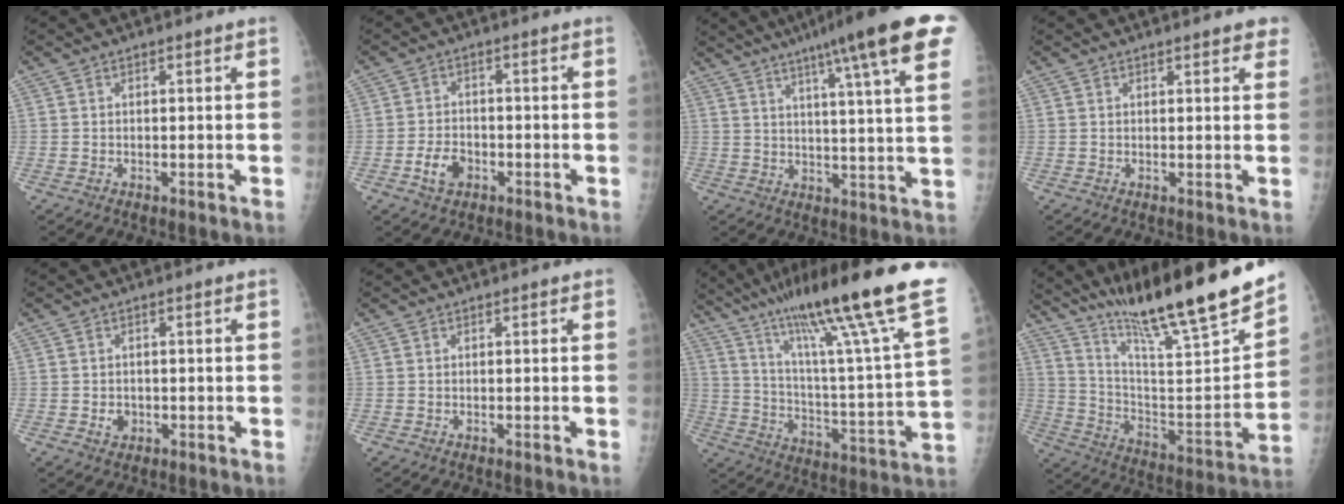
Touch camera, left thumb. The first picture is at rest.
{"total": 4.8, "force": [-2.1, 3.3, 2.7], "torque": [-0.041, 0.016, -0.037]}
{"total": 20.9, "force": [12.3, 1.6, 16.8], "torque": [-0.234, -0.019, 0.155]}
{"total": 3.9, "force": [2.9, 1.1, 2.4], "torque": [-0.011, -0.001, 0.029]}
{"total": 2.1, "force": [-0.5, 1.8, 1.0], "torque": [-0.007, 0.003, -0.003]}
{"total": 0.0}
{"total": 32.3, "force": [20.6, 3.4, 24.6], "torque": [-0.358, -0.056, 0.322]}
{"total": 27.2, "force": [21.2, 2.7, 16.8], "torque": [-0.253, -0.101, 0.343]}